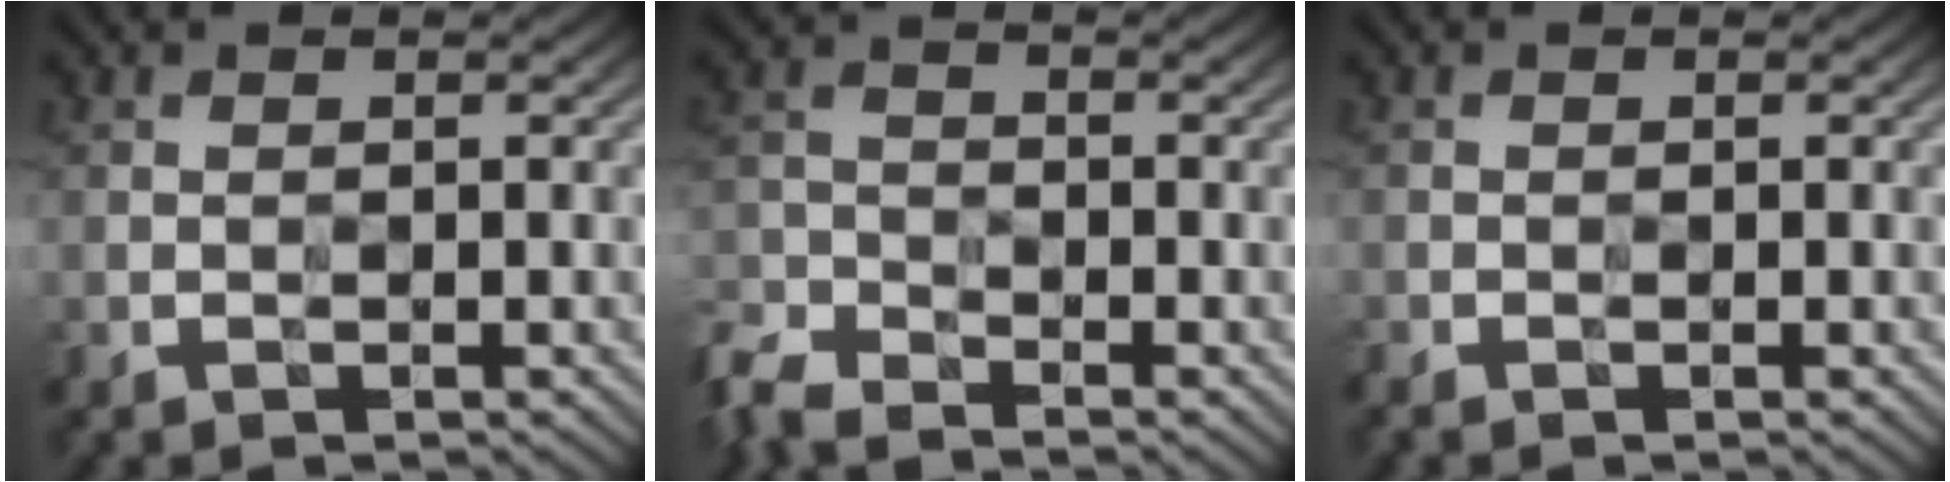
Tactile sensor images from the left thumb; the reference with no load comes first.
{"total": 5.4, "force": [-5.1, 1.3, 1.4], "torque": [-0.037, -0.015, -0.116]}
{"total": 0.8, "force": [-0.8, 0.0, 0.1], "torque": [-0.004, -0.003, -0.016]}